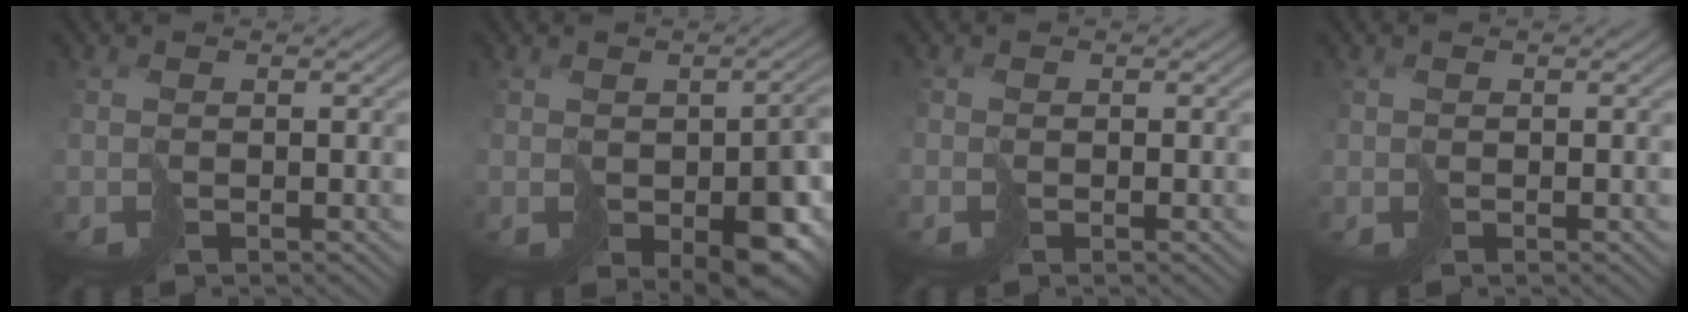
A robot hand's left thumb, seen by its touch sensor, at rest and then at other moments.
{"total": 8.3, "force": [-2.8, 4.7, 6.2], "torque": [-0.088, -0.031, -0.028]}
{"total": 0.7, "force": [-0.4, 0.6, 0.1], "torque": [-0.002, -0.003, -0.008]}
{"total": 0.6, "force": [-0.1, 0.5, -0.2], "torque": [0.004, -0.003, 0.000]}